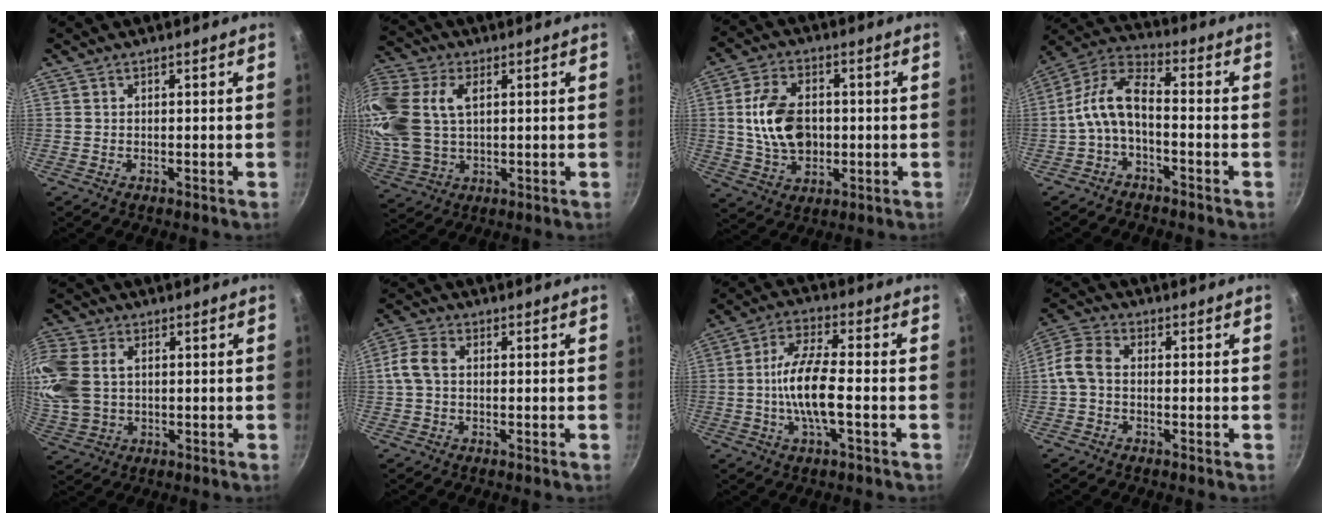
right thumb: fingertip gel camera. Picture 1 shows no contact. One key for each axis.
{"total": 21.2, "fx": 4.4, "fy": 13.8, "fz": 15.5, "tx": -0.395, "ty": 0.022, "tz": 0.089}
{"total": 12.6, "fx": 0.5, "fy": 8.4, "fz": 9.3, "tx": -0.157, "ty": 0.003, "tz": 0.016}
{"total": 9.5, "fx": -2.2, "fy": 4.6, "fz": 7.9, "tx": -0.158, "ty": 0.051, "tz": -0.055}
{"total": 17.7, "fx": 2.6, "fy": 12.9, "fz": 11.8, "tx": -0.317, "ty": 0.015, "tz": 0.059}
{"total": 5.2, "fx": 0.2, "fy": 3.5, "fz": 3.8, "tx": -0.088, "ty": 0.015, "tz": 0.000}
{"total": 11.1, "fx": -1.7, "fy": 3.7, "fz": 10.3, "tx": -0.211, "ty": 0.020, "tz": -0.035}
{"total": 6.3, "fx": -0.4, "fy": 4.3, "fz": 4.5, "tx": -0.092, "ty": 0.018, "tz": -0.019}